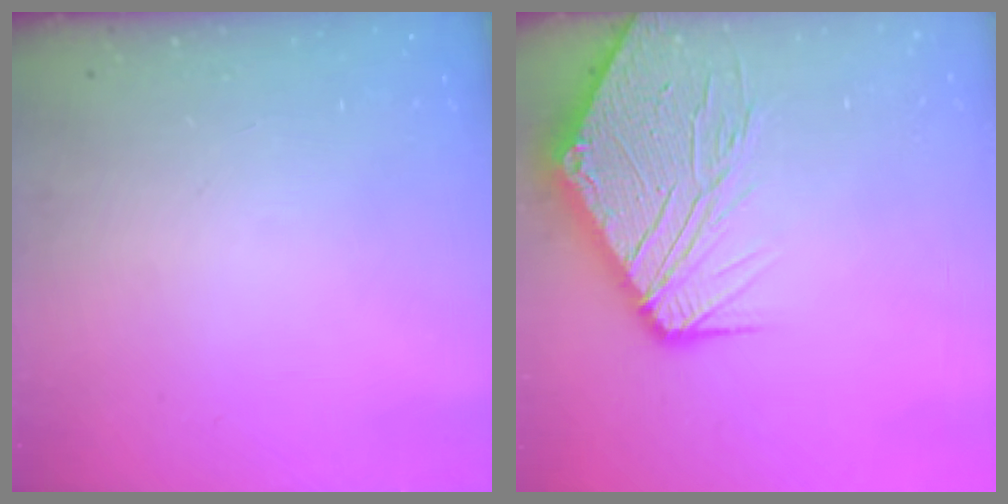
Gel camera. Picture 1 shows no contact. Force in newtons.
{"total": 17.5, "press": 17.4, "slide": 2.2}